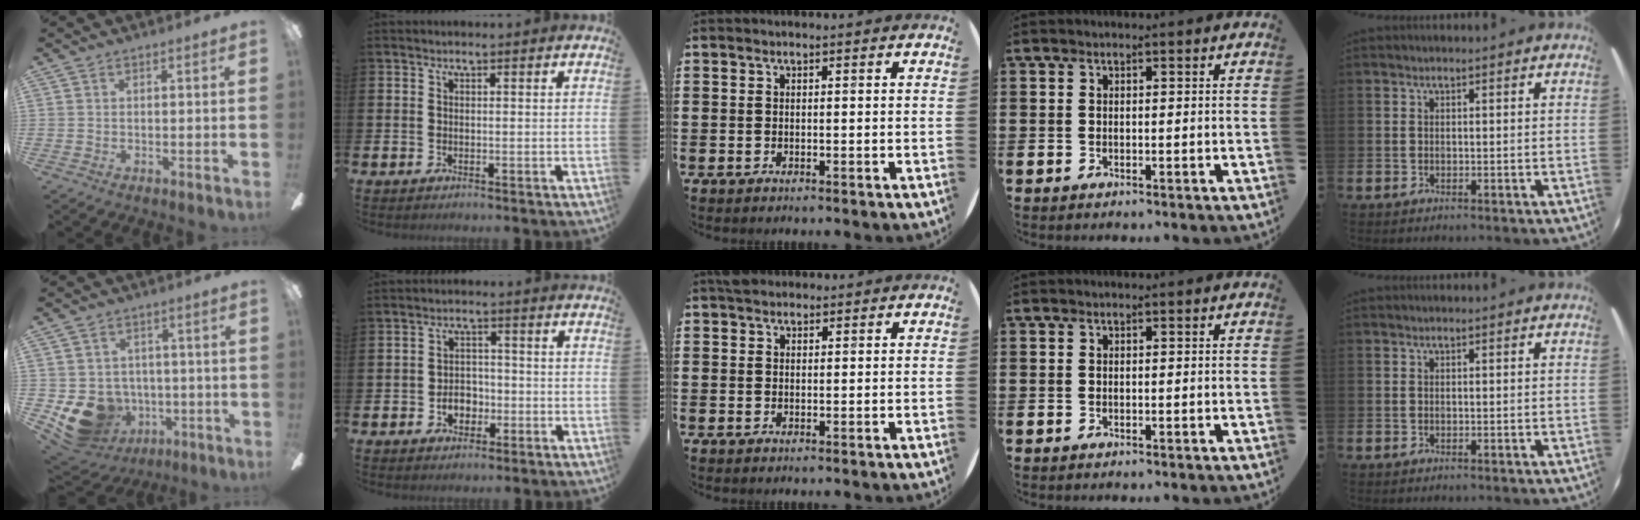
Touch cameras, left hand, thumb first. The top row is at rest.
{"thumb": {"total": 12.6, "force": [-4.1, 10.3, 5.9], "torque": [-0.131, 0.018, -0.066]}, "index": {"total": 3.7, "force": [-1.2, 2.7, 2.3], "torque": [-0.023, -0.005, -0.029]}, "middle": {"total": 1.8, "force": [1.6, 0.8, 0.3], "torque": [-0.001, 0.002, 0.030]}}